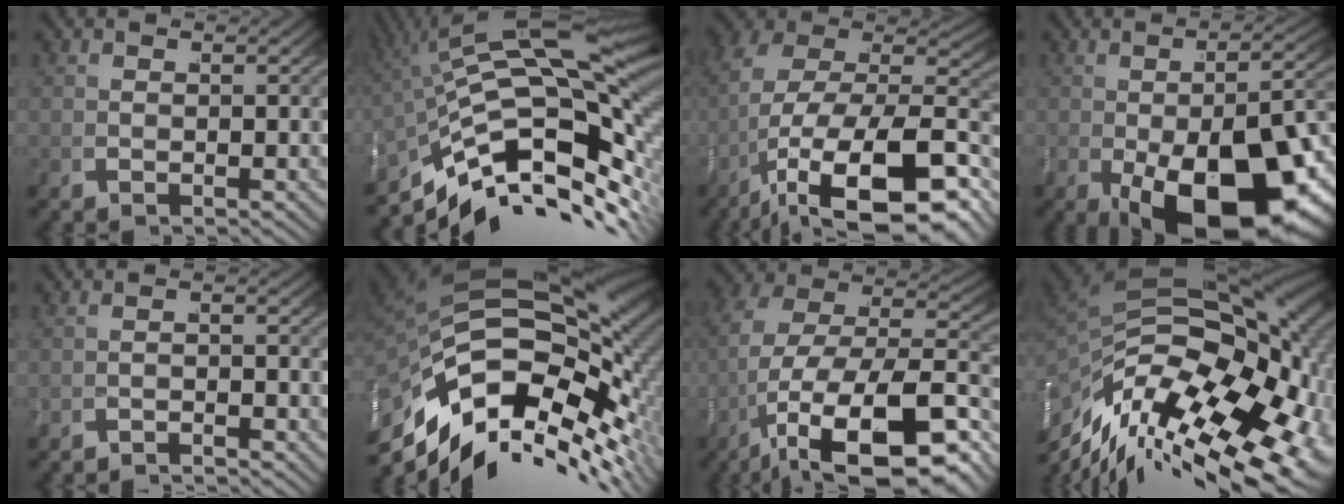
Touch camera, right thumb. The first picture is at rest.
{"total": 15.7, "force": [-1.4, 7.6, 13.7], "torque": [-0.229, -0.023, 0.001]}
{"total": 18.5, "force": [-1.7, 11.6, 14.2], "torque": [-0.259, -0.067, 0.014]}
{"total": 14.9, "force": [-4.7, 7.1, 12.2], "torque": [-0.190, -0.053, -0.029]}
{"total": 2.0, "force": [-1.9, -0.6, -0.1], "torque": [0.012, -0.001, -0.035]}
{"total": 24.3, "force": [1.1, 15.6, 18.5], "torque": [-0.299, 0.004, 0.006]}
{"total": 17.1, "force": [-2.6, 10.0, 13.6], "torque": [-0.258, -0.083, 0.012]}
{"total": 24.8, "force": [0.3, 16.0, 19.0], "torque": [-0.306, -0.031, 0.018]}